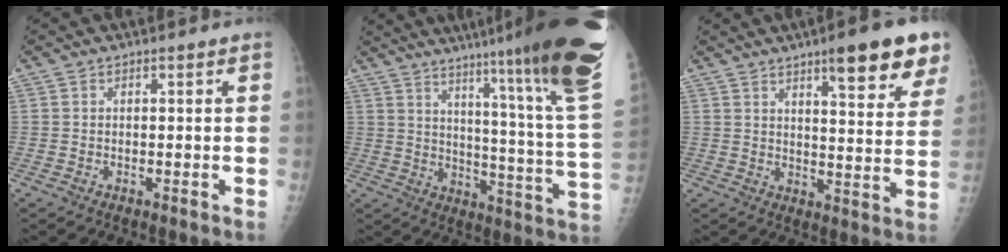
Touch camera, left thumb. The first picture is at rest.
{"total": 29.4, "force": [20.9, 0.8, 20.7], "torque": [-0.246, -0.129, 0.282]}
{"total": 14.7, "force": [9.0, 3.3, 11.1], "torque": [-0.115, -0.043, 0.121]}